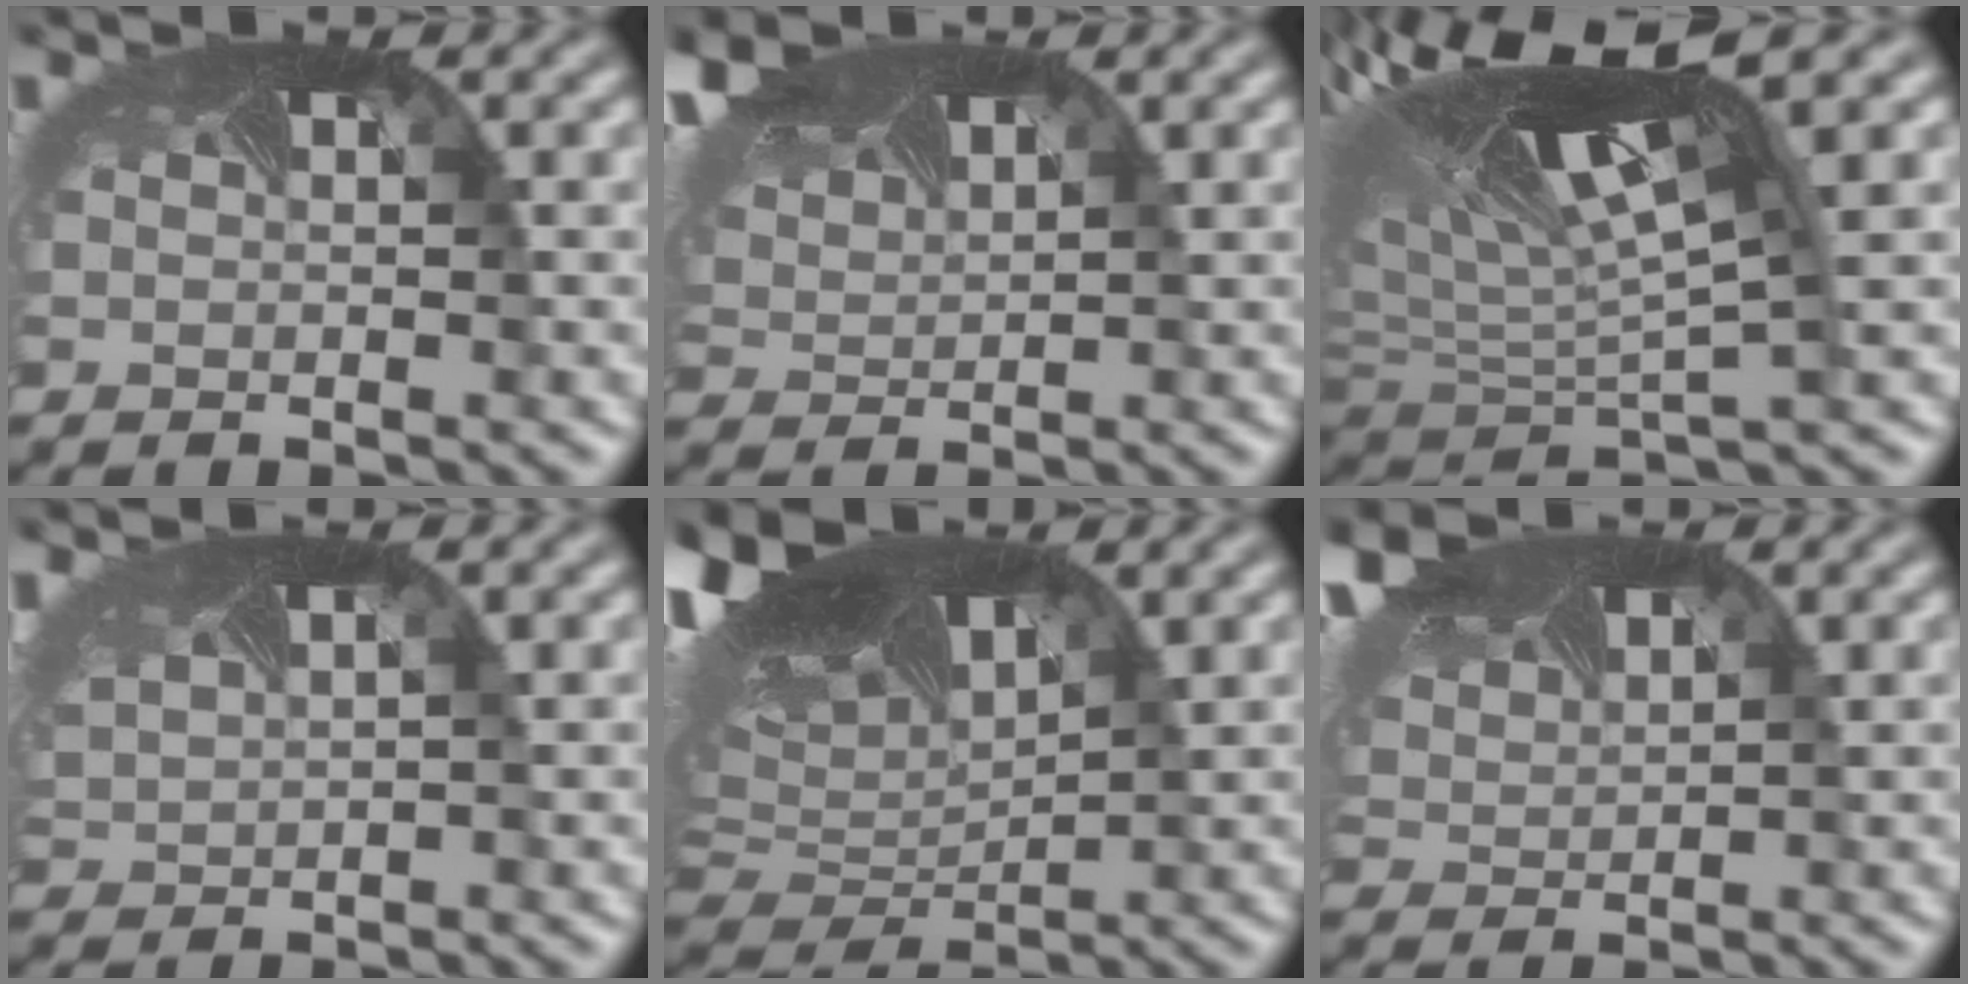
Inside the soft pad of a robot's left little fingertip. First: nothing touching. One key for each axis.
{"total": 7.7, "fx": 5.5, "fy": 3.4, "fz": 4.2, "tx": -0.110, "ty": 0.027, "tz": 0.092}
{"total": 12.2, "fx": 2.8, "fy": 4.8, "fz": 10.9, "tx": -0.242, "ty": -0.001, "tz": 0.056}
{"total": 5.4, "fx": 2.2, "fy": 3.1, "fz": 3.8, "tx": -0.109, "ty": 0.017, "tz": 0.047}
{"total": 14.5, "fx": 6.3, "fy": 7.3, "fz": 10.8, "tx": -0.222, "ty": 0.033, "tz": 0.109}
{"total": 7.6, "fx": 5.4, "fy": 3.4, "fz": 4.1, "tx": -0.109, "ty": 0.027, "tz": 0.092}